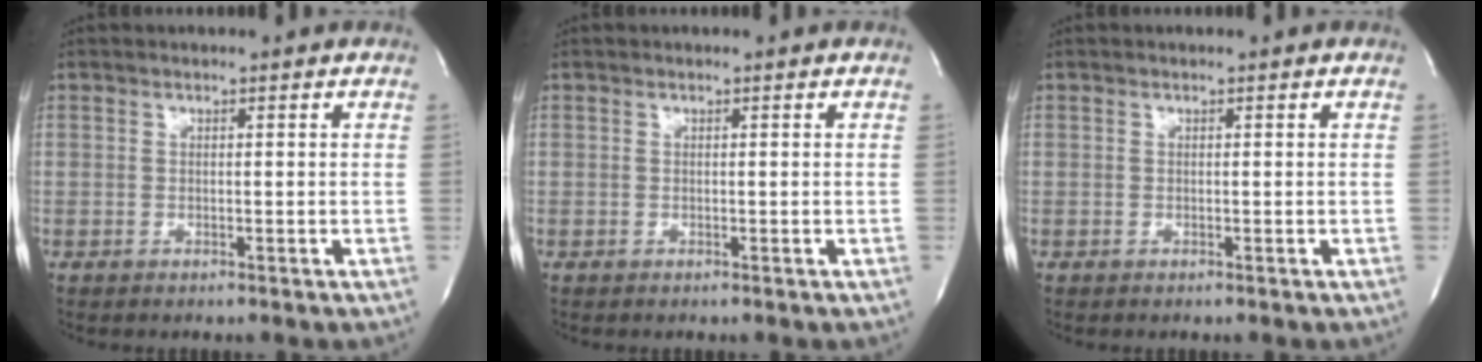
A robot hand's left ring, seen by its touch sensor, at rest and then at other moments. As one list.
[{"total": 0.0}, {"total": 0.0}]